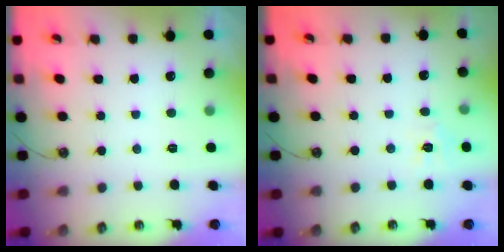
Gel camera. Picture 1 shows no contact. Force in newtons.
{"total": 6.2, "press": 6.2, "slide": 0.6}